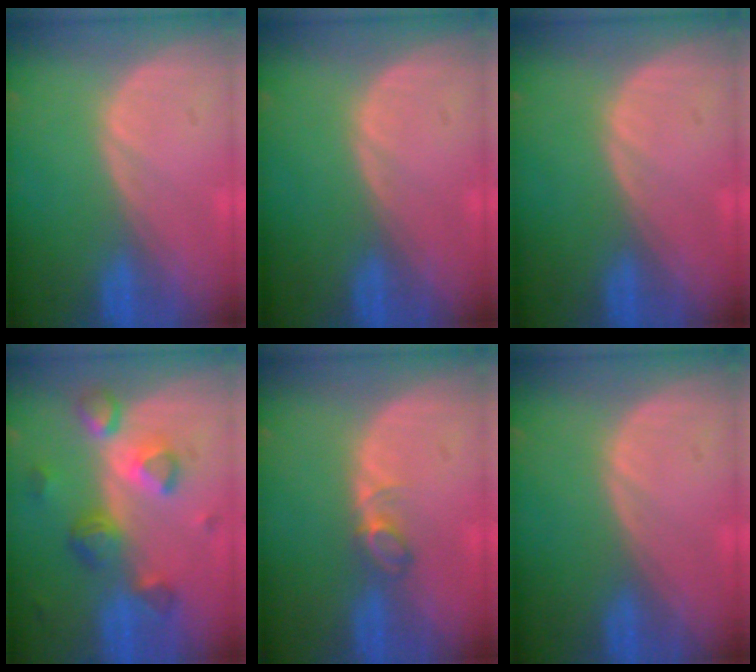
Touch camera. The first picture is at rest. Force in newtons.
{"total": 0.0}
{"total": 0.0}
{"total": 7.9, "press": 7.1, "slide": 3.5}
{"total": 2.4, "press": 2.4, "slide": 0.4}
{"total": 0.0}